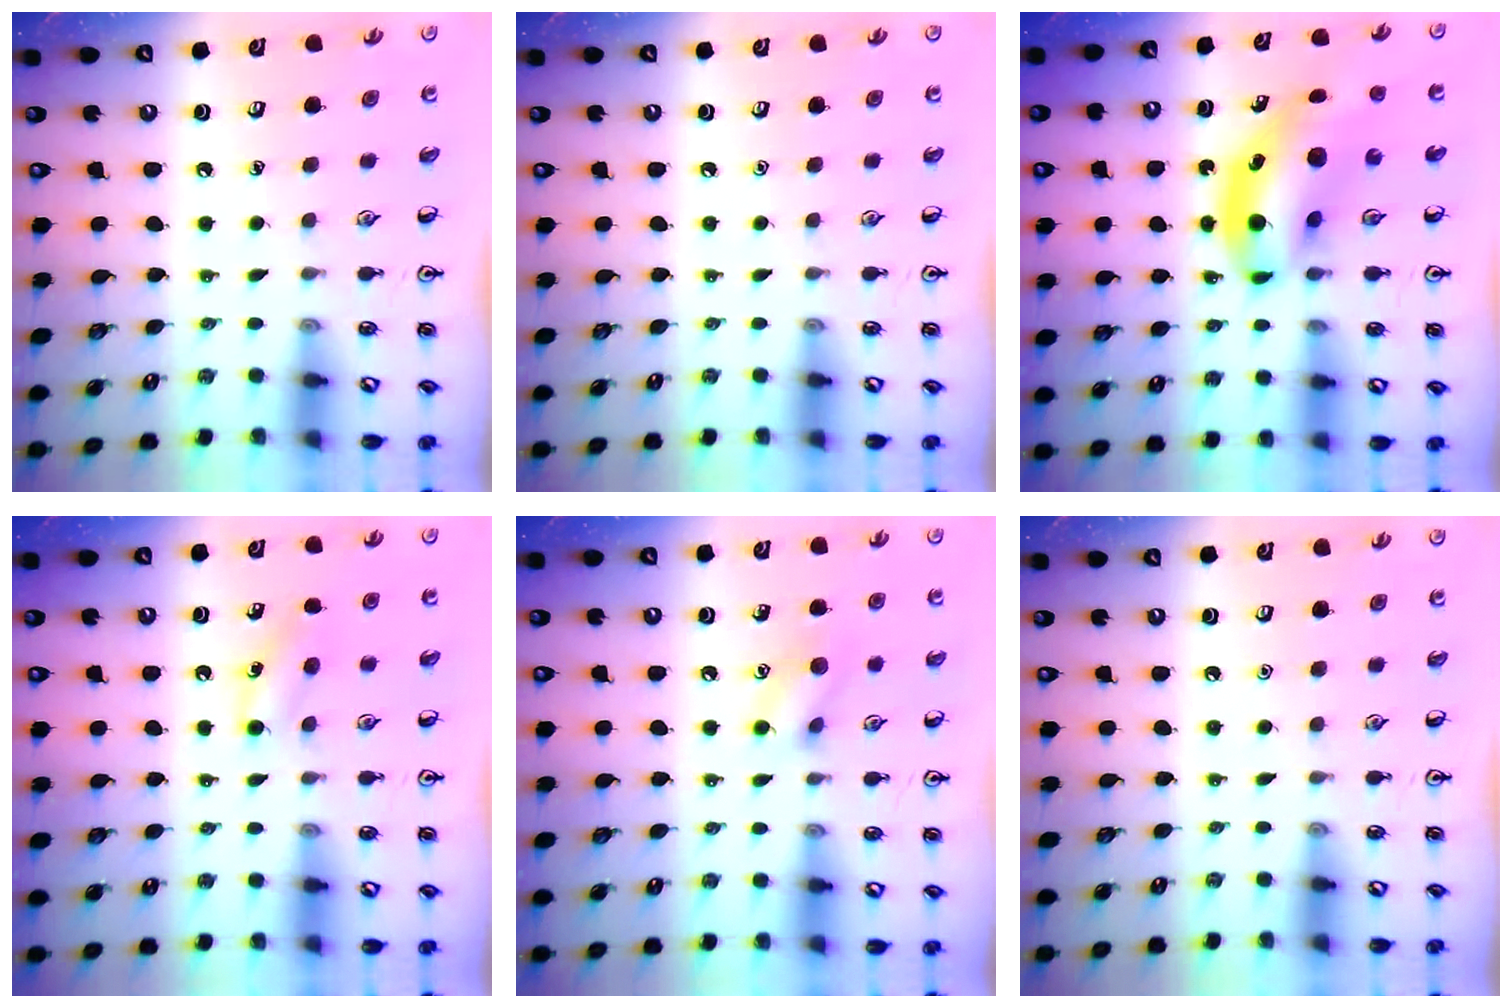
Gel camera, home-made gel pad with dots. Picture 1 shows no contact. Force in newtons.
{"total": 0.0}
{"total": 12.5, "press": 11.9, "slide": 3.7}
{"total": 6.2, "press": 6.0, "slide": 1.7}
{"total": 8.5, "press": 8.4, "slide": 1.0}
{"total": 0.0}